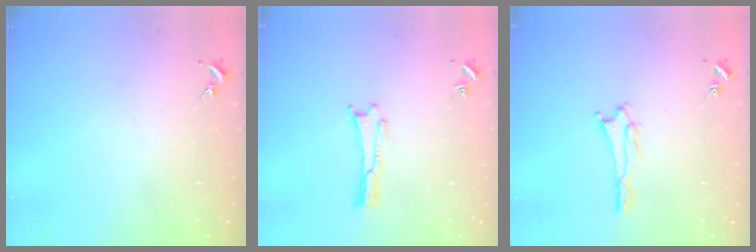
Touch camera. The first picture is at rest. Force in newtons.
{"total": 0.0}
{"total": 1.3, "press": 1.3, "slide": 0.2}